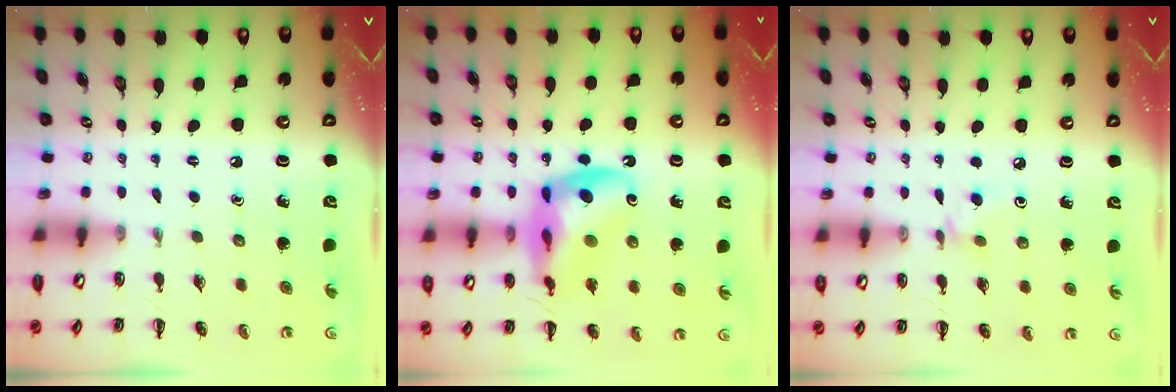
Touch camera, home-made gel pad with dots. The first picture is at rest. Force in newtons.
{"total": 16.3, "press": 15.9, "slide": 3.5}
{"total": 3.4, "press": 3.2, "slide": 1.2}